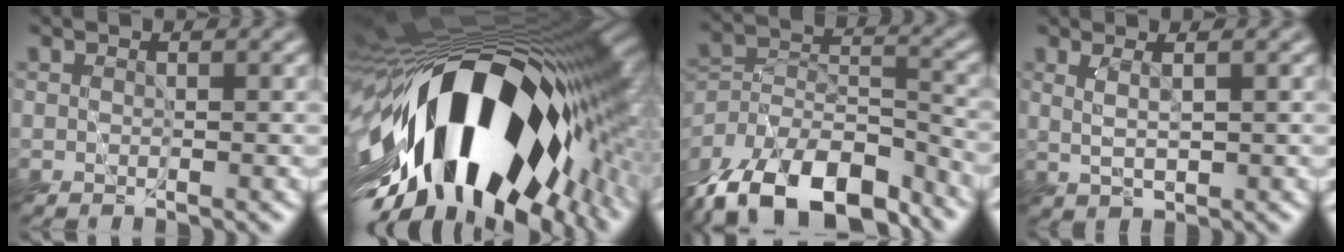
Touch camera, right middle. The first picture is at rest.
{"total": 18.7, "force": [-5.7, 8.6, 15.7], "torque": [-0.262, -0.014, -0.103]}
{"total": 13.9, "force": [-10.6, 6.3, 6.4], "torque": [-0.132, 0.002, -0.177]}
{"total": 1.3, "force": [0.9, -0.1, 0.9], "torque": [-0.019, -0.005, 0.019]}